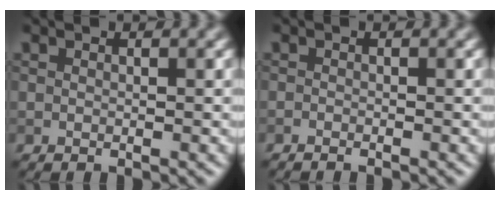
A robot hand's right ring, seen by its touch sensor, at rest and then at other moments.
{"total": 0.6, "force": [-0.6, 0.0, 0.2], "torque": [-0.001, -0.001, -0.011]}